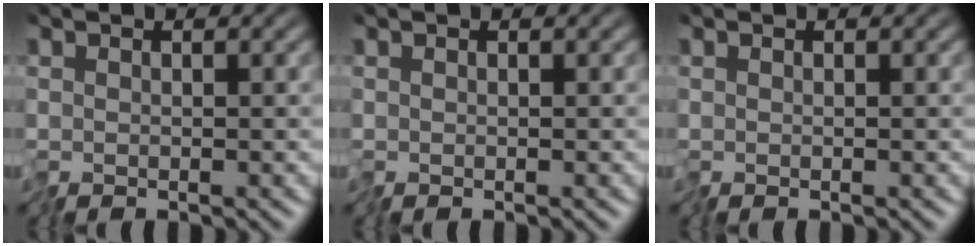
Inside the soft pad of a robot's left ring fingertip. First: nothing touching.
{"total": 0.0}
{"total": 0.0}